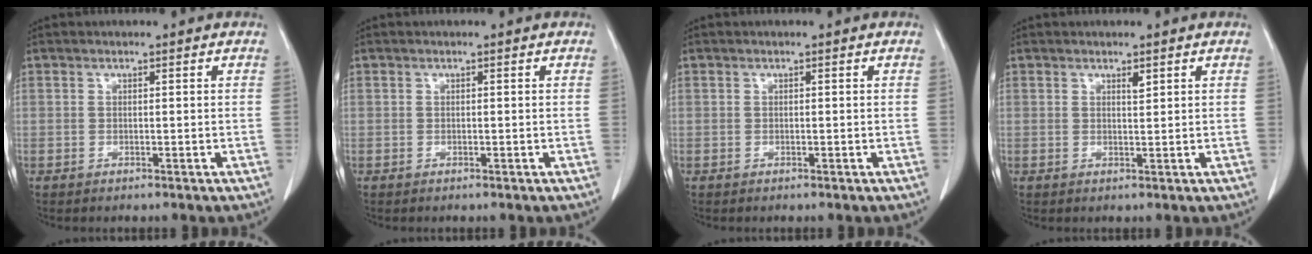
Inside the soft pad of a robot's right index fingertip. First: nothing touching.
{"total": 0.0}
{"total": 0.0}
{"total": 1.0, "force": [0.7, 0.2, 0.7], "torque": [-0.015, -0.006, 0.012]}